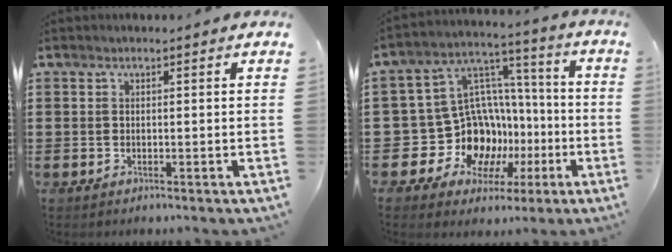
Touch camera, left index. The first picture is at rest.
{"total": 13.2, "force": [-2.7, 12.2, 4.3], "torque": [-0.124, -0.013, -0.018]}